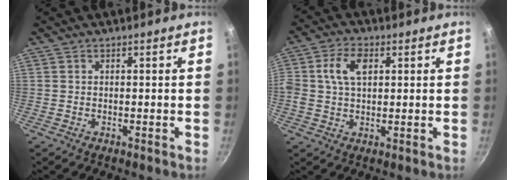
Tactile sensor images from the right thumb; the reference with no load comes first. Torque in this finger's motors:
{"motor_torque": [-0.23, 0.59, 0.95, -0.36, 0.28]}